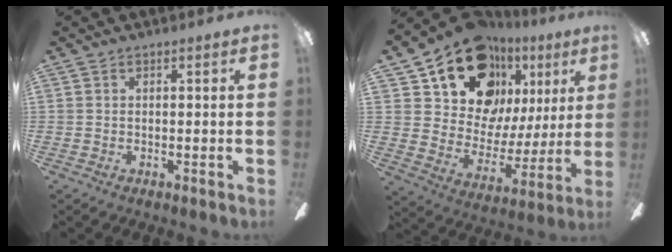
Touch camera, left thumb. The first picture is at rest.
{"total": 19.8, "force": [12.4, 12.6, 8.8], "torque": [-0.156, -0.073, 0.234]}